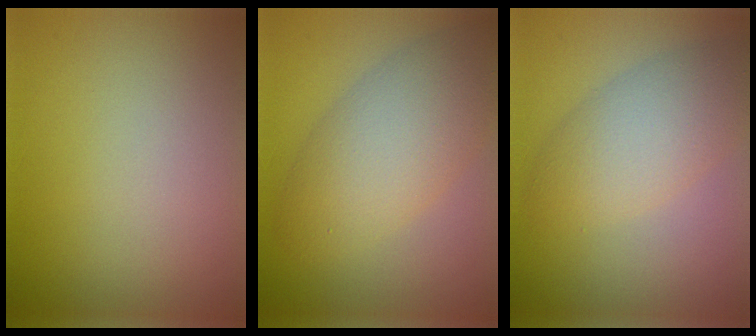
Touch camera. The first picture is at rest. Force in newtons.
{"total": 6.6, "press": 6.6, "slide": 0.5}
{"total": 4.9, "press": 4.9, "slide": 0.1}